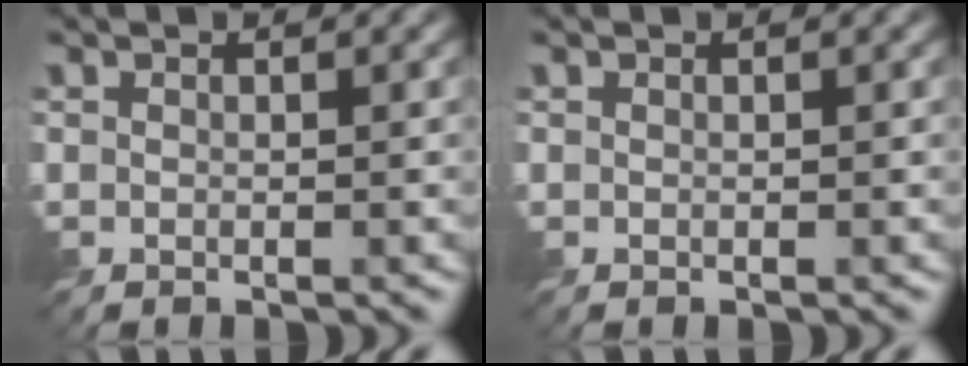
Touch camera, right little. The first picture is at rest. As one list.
[{"total": 0.0}]